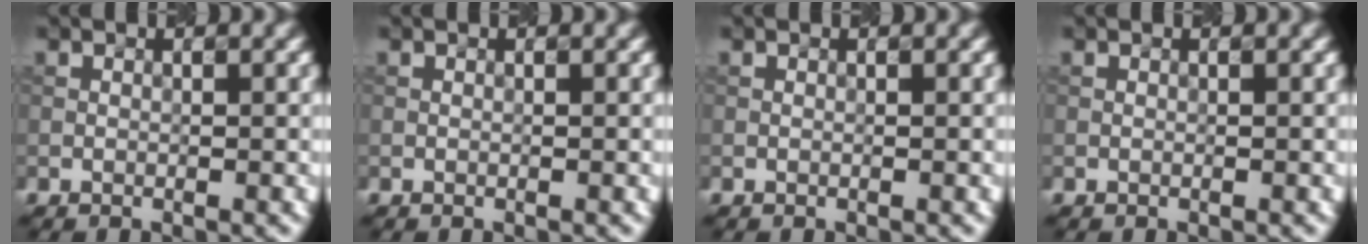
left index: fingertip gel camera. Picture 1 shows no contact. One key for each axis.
{"total": 0.0}
{"total": 0.0}
{"total": 0.0}